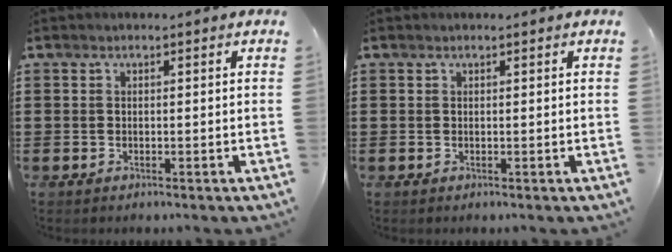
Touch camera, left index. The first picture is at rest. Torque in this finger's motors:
{"motor_torque": [-0.04, 0.00, -0.03, -0.02]}